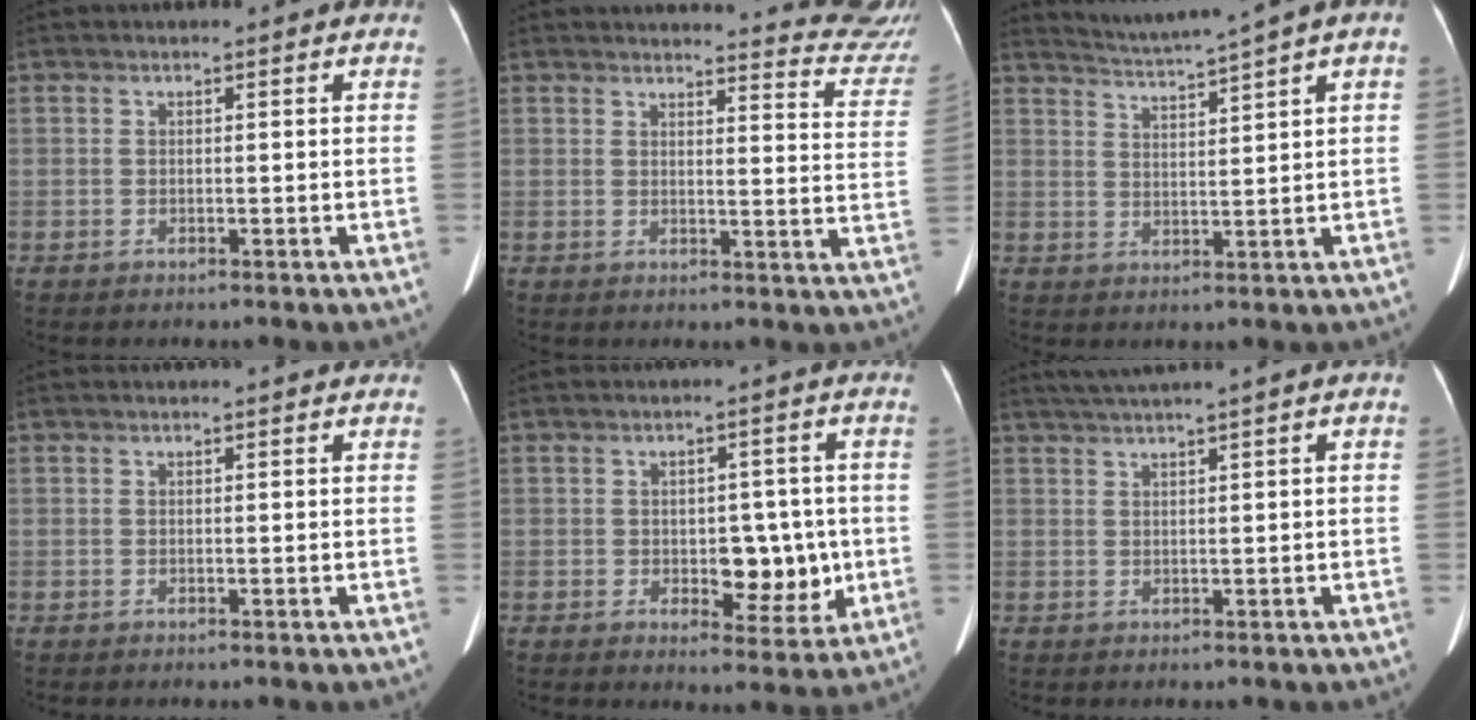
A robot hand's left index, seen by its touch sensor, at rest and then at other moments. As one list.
[{"total": 13.4, "force": [13.3, 0.0, 0.8], "torque": [0.017, -0.111, 0.115]}, {"total": 5.5, "force": [4.6, -1.7, 2.5], "torque": [-0.046, 0.001, 0.084]}, {"total": 0.9, "force": [0.9, 0.1, 0.2], "torque": [-0.011, 0.003, 0.004]}, {"total": 6.9, "force": [-0.8, 4.0, 5.5], "torque": [-0.066, 0.006, 0.001]}, {"total": 3.8, "force": [2.4, -0.9, 2.7], "torque": [-0.055, 0.015, 0.050]}]